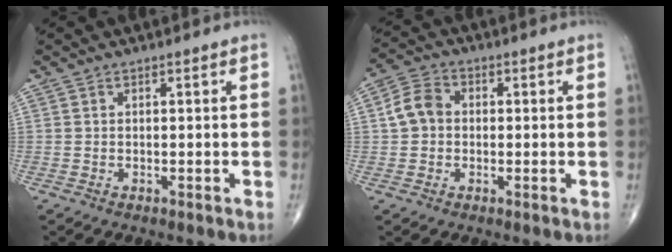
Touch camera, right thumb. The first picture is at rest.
{"total": 5.9, "force": [0.2, 4.7, 3.5], "torque": [-0.058, 0.017, -0.003]}